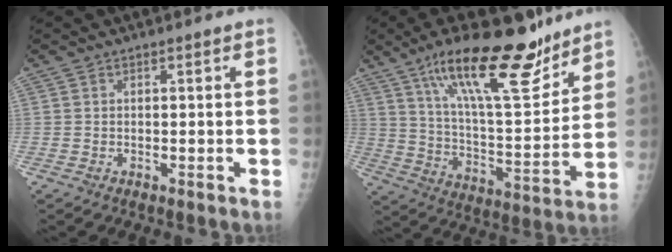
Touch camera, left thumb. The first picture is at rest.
{"total": 22.8, "force": [15.3, 6.8, 15.5], "torque": [-0.222, -0.073, 0.256]}